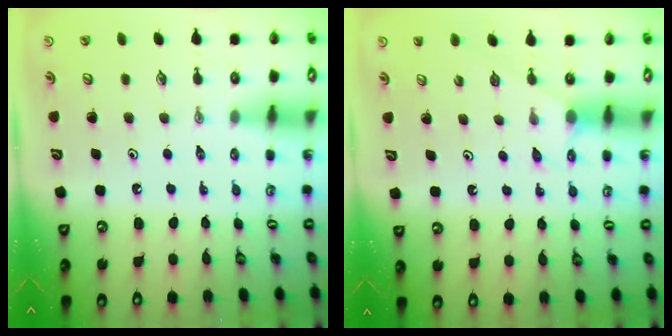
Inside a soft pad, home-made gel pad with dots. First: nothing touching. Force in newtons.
{"total": 3.3, "press": 3.2, "slide": 0.5}